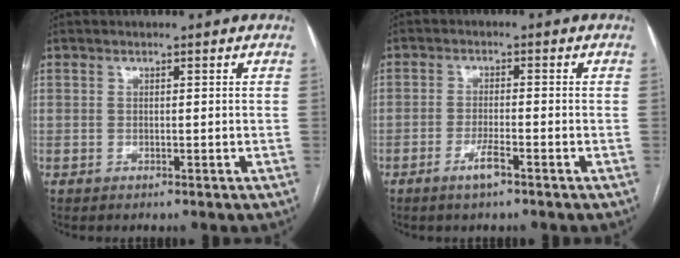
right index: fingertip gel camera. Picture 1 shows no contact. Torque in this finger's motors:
{"motor_torque": [0.02, -0.10, 0.03, 0.02]}